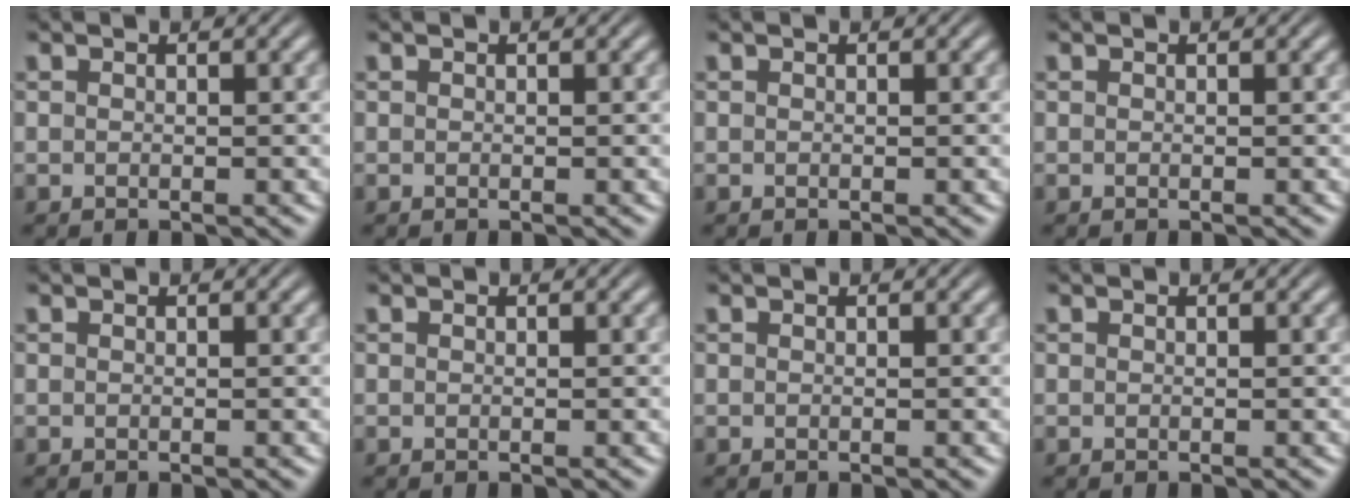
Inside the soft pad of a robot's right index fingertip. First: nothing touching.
{"total": 0.0}
{"total": 0.0}
{"total": 0.0}
{"total": 0.0}
{"total": 0.0}
{"total": 0.0}
{"total": 0.0}